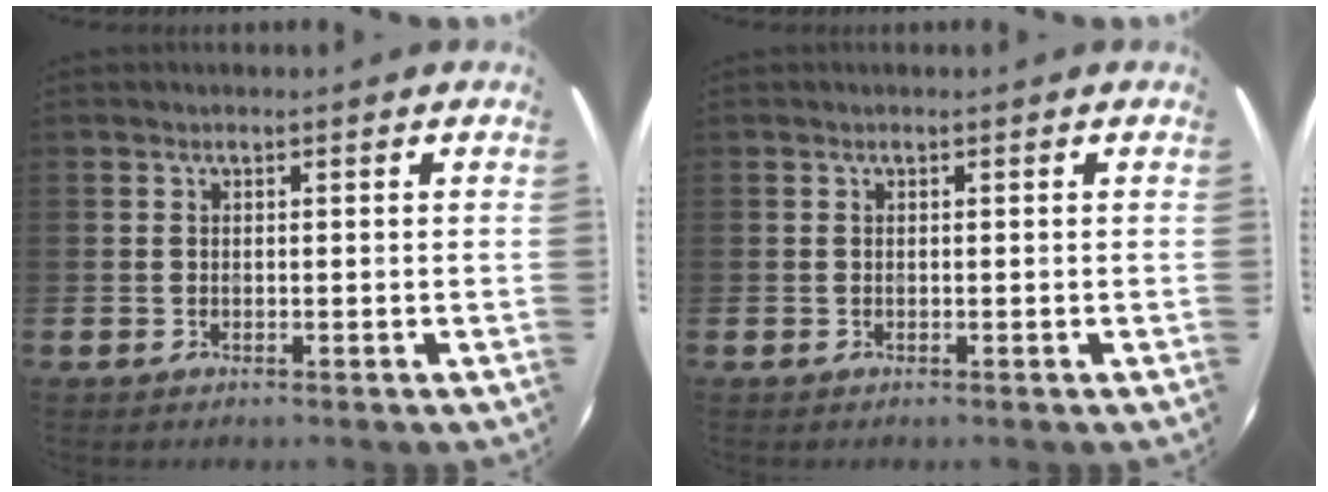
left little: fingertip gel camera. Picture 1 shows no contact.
{"total": 0.0}